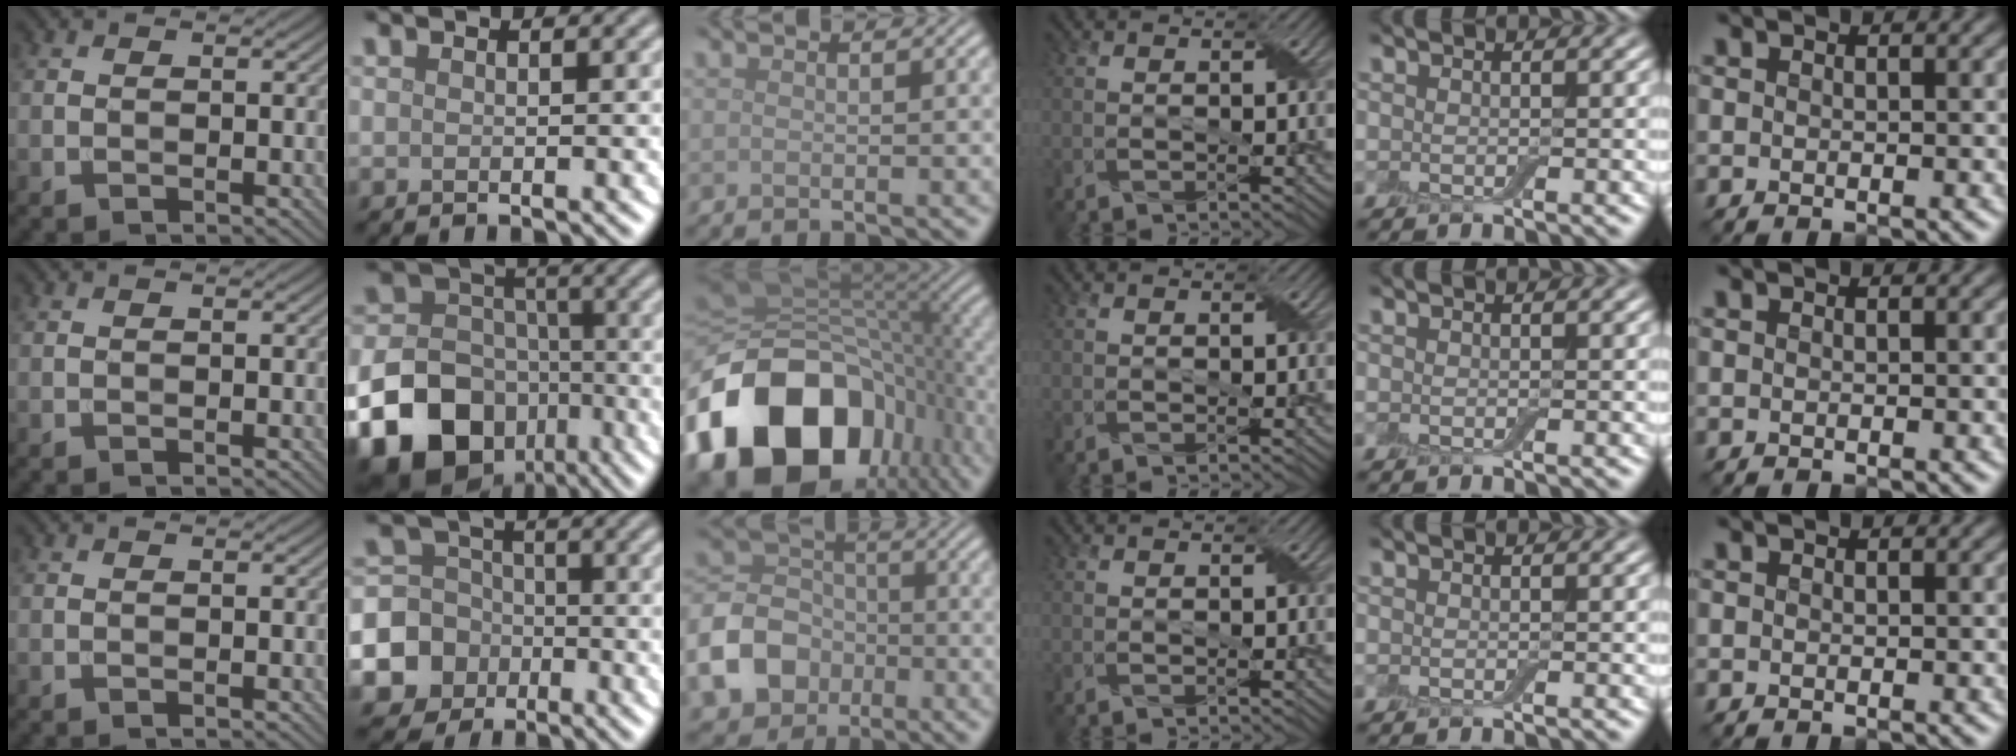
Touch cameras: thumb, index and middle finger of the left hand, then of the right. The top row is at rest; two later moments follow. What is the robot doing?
{"motion": "fold", "object": "aluminum foil"}